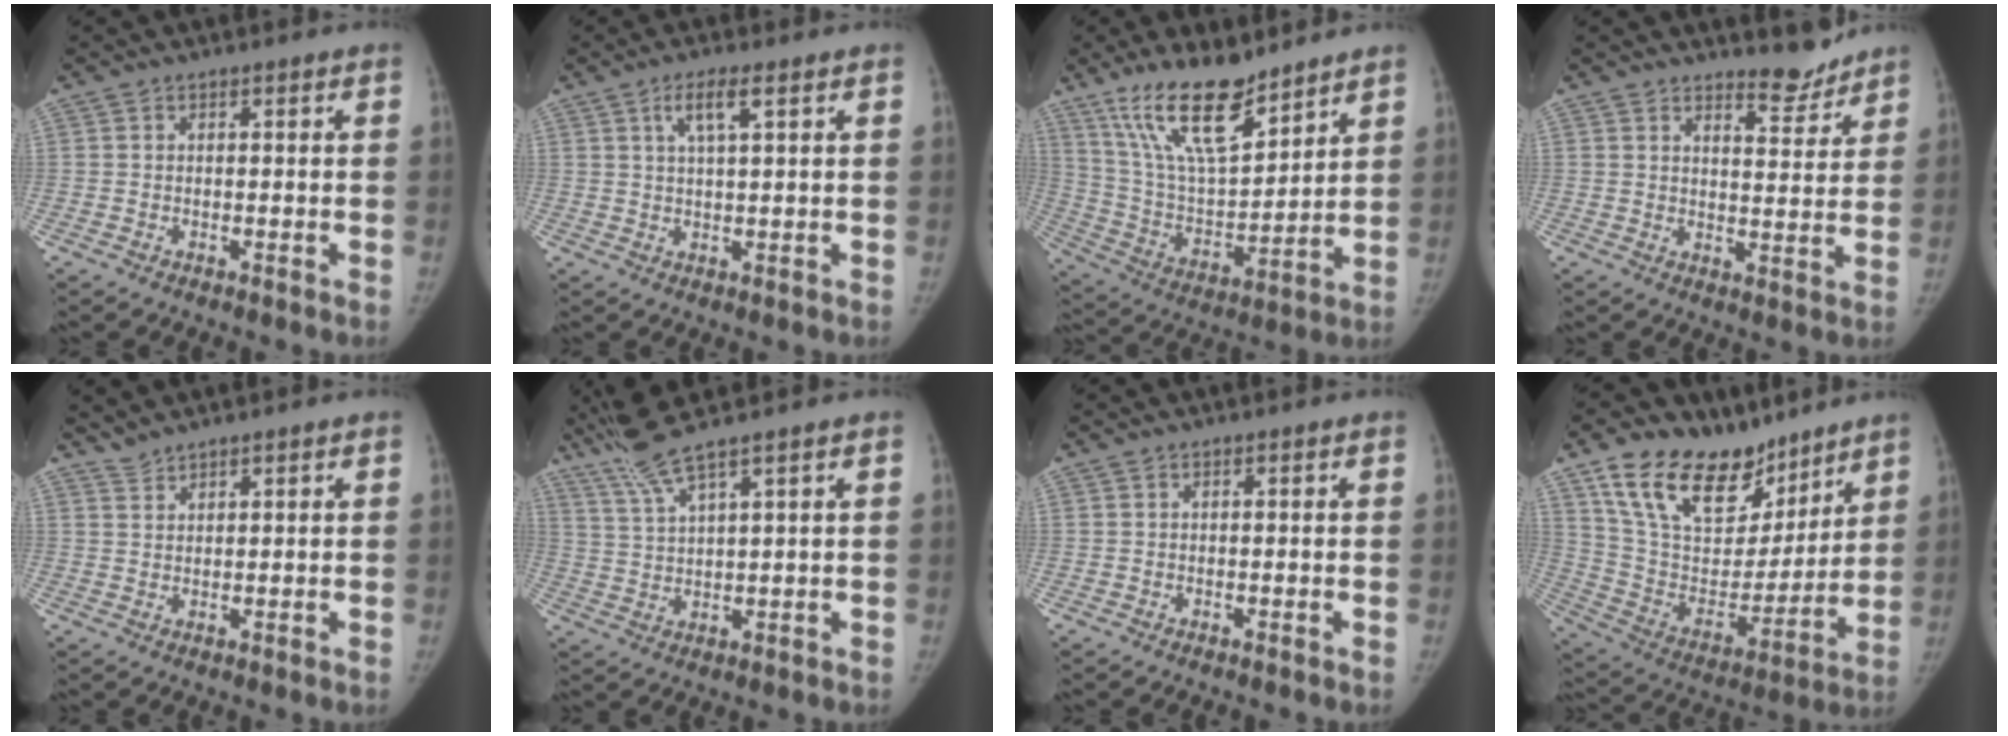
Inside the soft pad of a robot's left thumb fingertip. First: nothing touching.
{"total": 4.6, "force": [2.1, 0.8, 3.9], "torque": [-0.080, -0.002, 0.044]}
{"total": 17.6, "force": [12.6, 5.8, 10.9], "torque": [-0.163, -0.067, 0.242]}
{"total": 5.3, "force": [4.9, 1.3, 1.2], "torque": [0.006, -0.047, 0.075]}
{"total": 1.9, "force": [1.9, 0.0, 0.1], "torque": [0.003, 0.004, 0.041]}
{"total": 7.4, "force": [5.8, -0.5, 4.6], "torque": [-0.100, -0.018, 0.125]}
{"total": 0.0}
{"total": 22.9, "force": [15.8, 12.6, 11.0], "torque": [-0.150, -0.060, 0.278]}